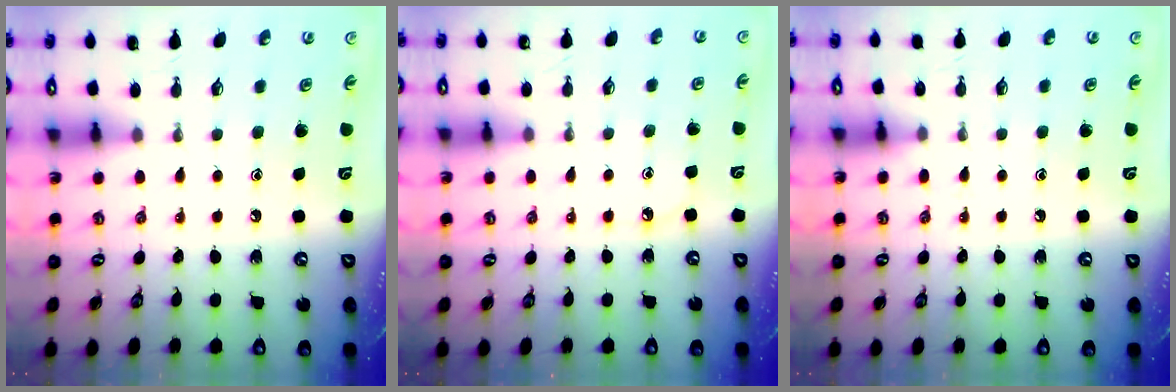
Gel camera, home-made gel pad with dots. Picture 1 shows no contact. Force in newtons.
{"total": 3.8, "press": 3.7, "slide": 0.5}
{"total": 3.3, "press": 3.2, "slide": 0.6}